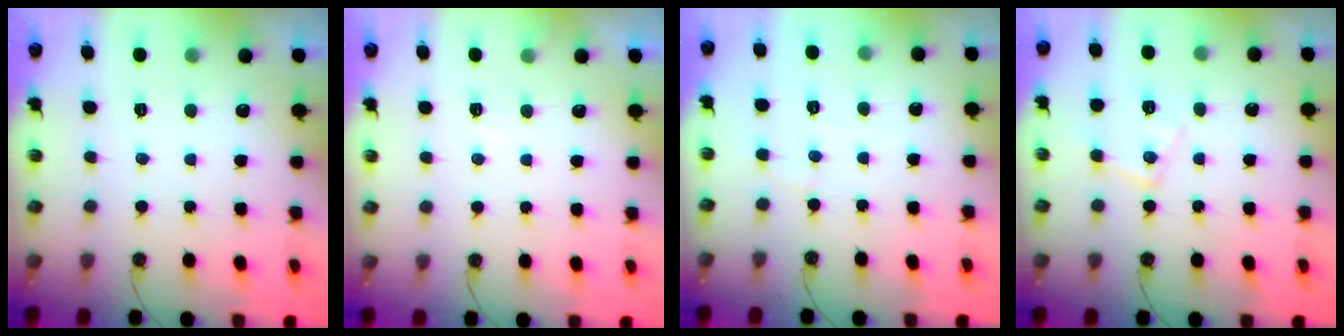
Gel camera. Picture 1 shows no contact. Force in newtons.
{"total": 3.8, "press": 3.7, "slide": 0.6}
{"total": 3.1, "press": 3.0, "slide": 0.6}
{"total": 9.7, "press": 9.7, "slide": 0.7}